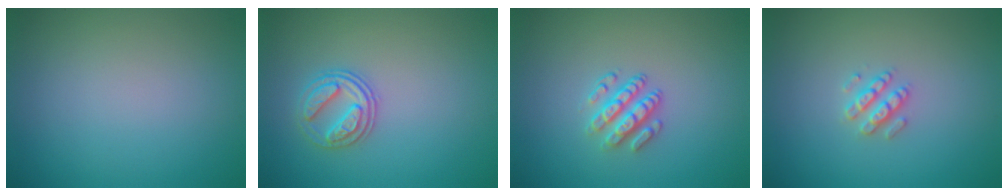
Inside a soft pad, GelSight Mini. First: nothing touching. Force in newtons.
{"total": 2.6, "press": 2.5, "slide": 0.7}
{"total": 2.9, "press": 2.5, "slide": 1.5}
{"total": 2.1, "press": 2.0, "slide": 0.5}